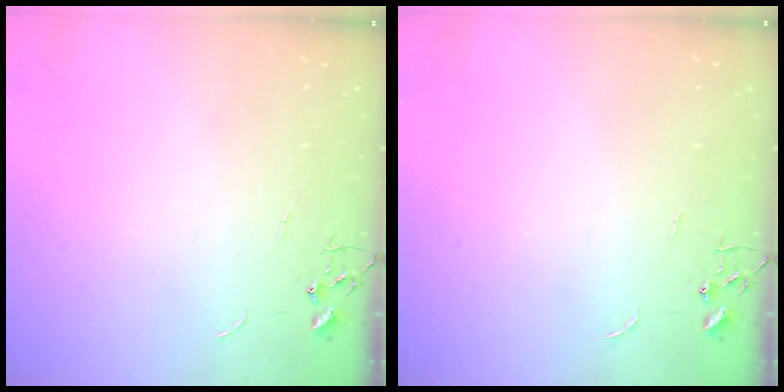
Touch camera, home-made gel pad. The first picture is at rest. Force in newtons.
{"total": 0.0}